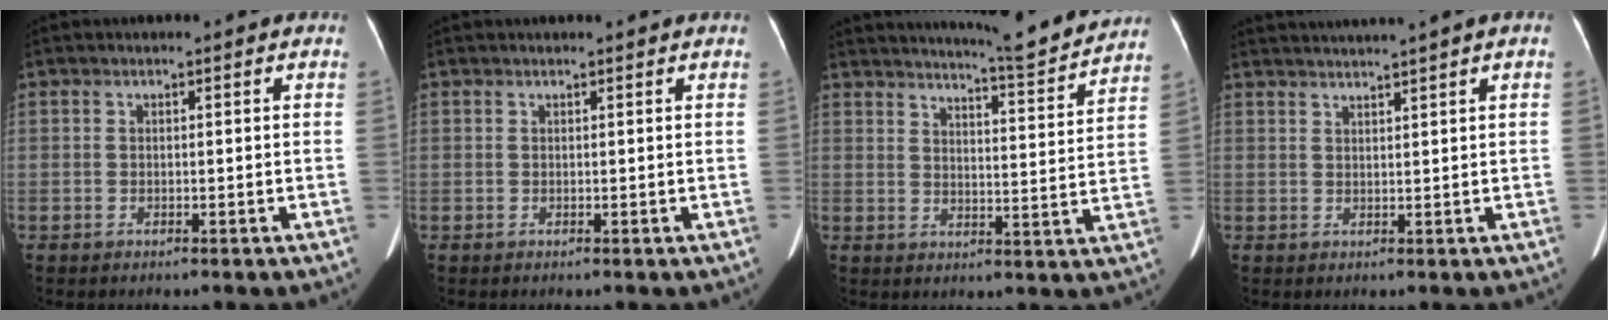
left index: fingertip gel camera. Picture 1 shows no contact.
{"total": 1.8, "force": [1.7, 0.0, 0.5], "torque": [-0.008, 0.014, 0.021]}
{"total": 11.8, "force": [11.1, -0.6, 3.9], "torque": [-0.065, -0.022, 0.144]}
{"total": 4.9, "force": [4.1, -1.1, 2.4], "torque": [-0.038, 0.023, 0.068]}